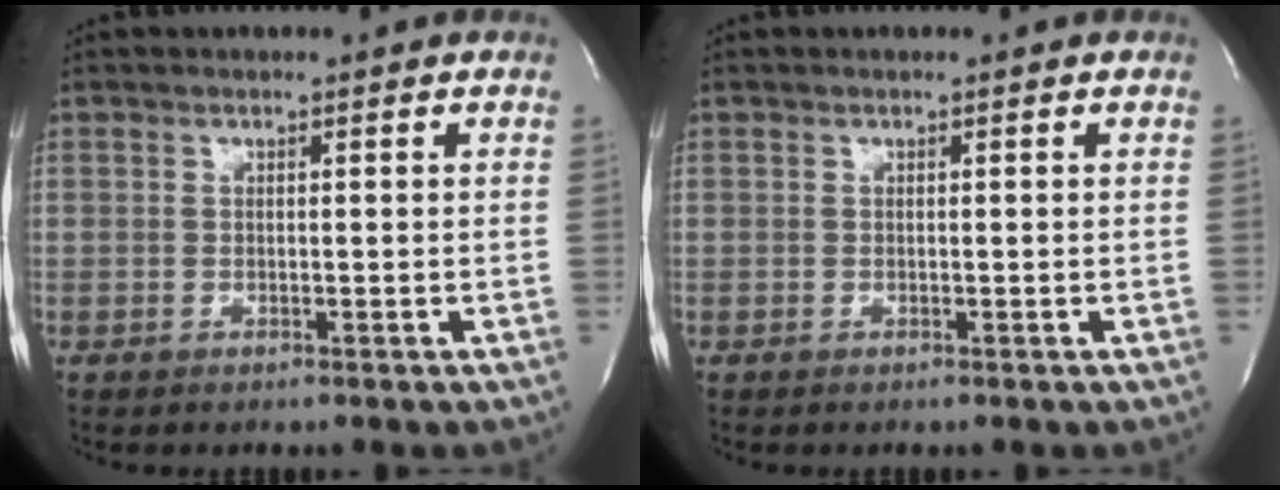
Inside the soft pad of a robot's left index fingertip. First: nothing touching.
{"total": 0.0}